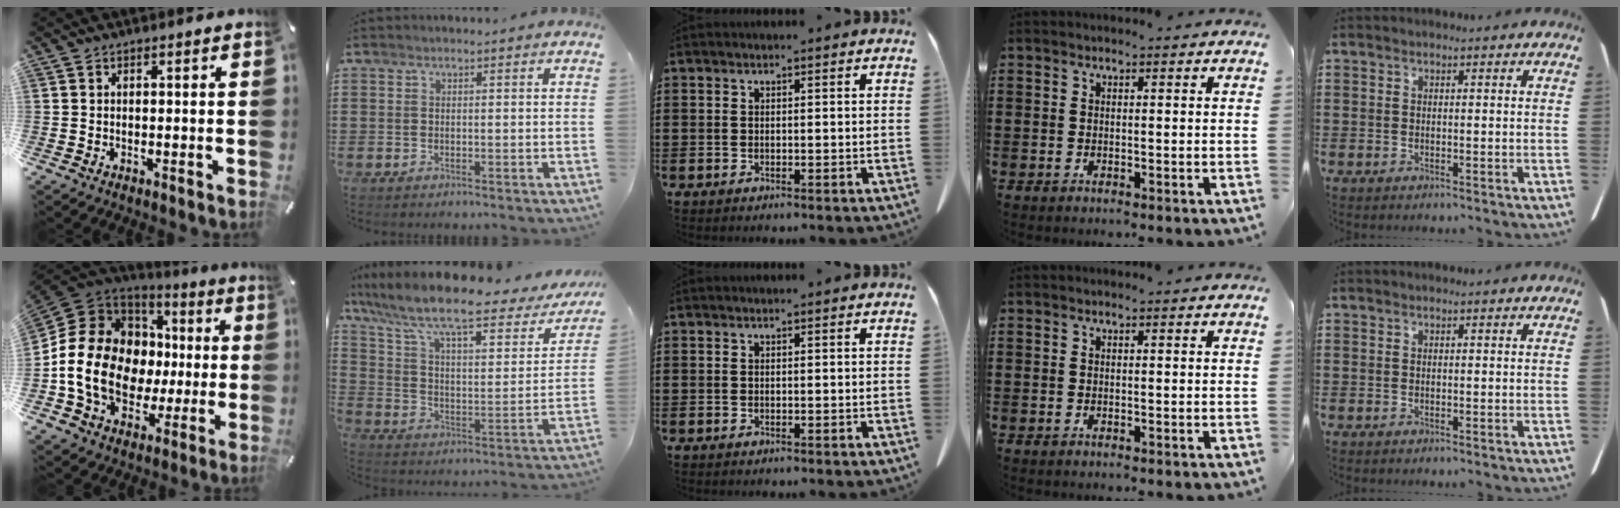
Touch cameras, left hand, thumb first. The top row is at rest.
{"thumb": {"total": 17.8, "force": [-2.9, 14.5, 9.9], "torque": [-0.216, 0.003, -0.044]}, "index": {"total": 10.5, "force": [8.3, 1.6, 6.2], "torque": [-0.154, -0.053, 0.137]}}